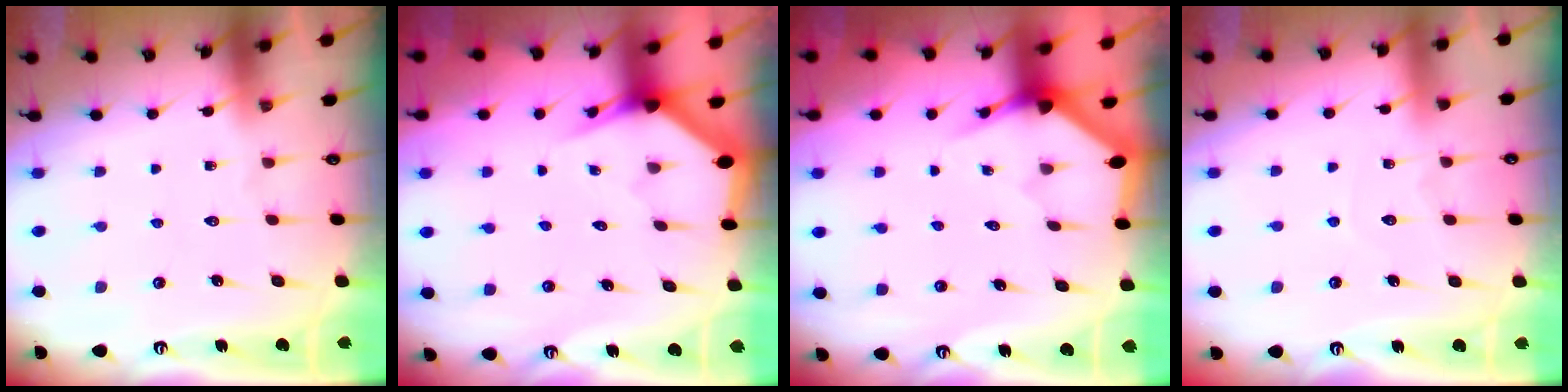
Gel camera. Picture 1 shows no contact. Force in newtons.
{"total": 3.0, "press": 3.0, "slide": 0.1}
{"total": 3.4, "press": 3.4, "slide": 0.1}
{"total": 3.4, "press": 3.4, "slide": 0.3}